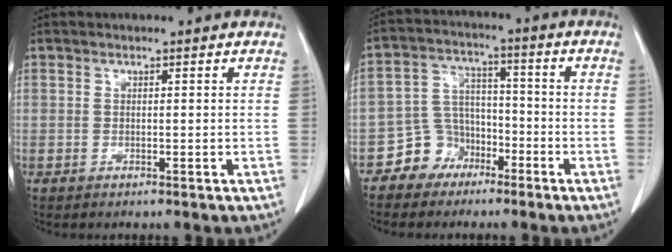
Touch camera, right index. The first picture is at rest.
{"total": 7.0, "force": [-4.4, 5.4, 1.0], "torque": [-0.022, 0.020, -0.075]}